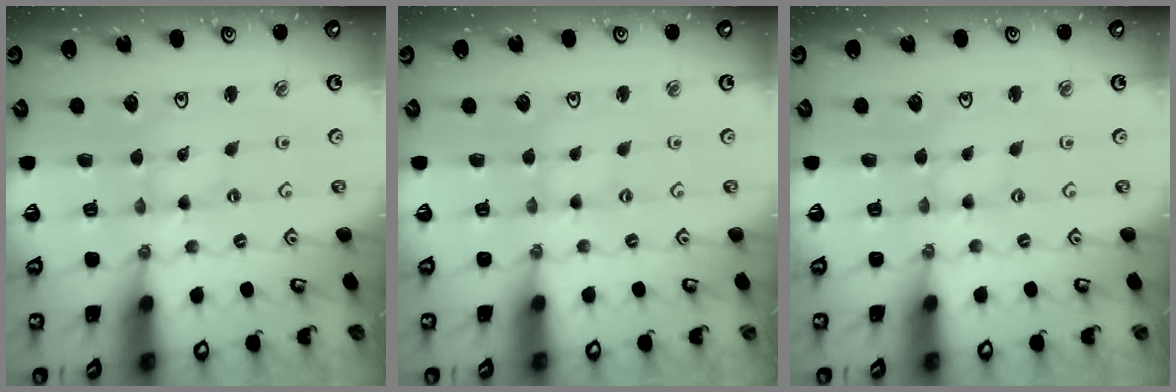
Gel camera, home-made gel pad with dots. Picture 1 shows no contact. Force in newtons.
{"total": 0.0}
{"total": 0.0}